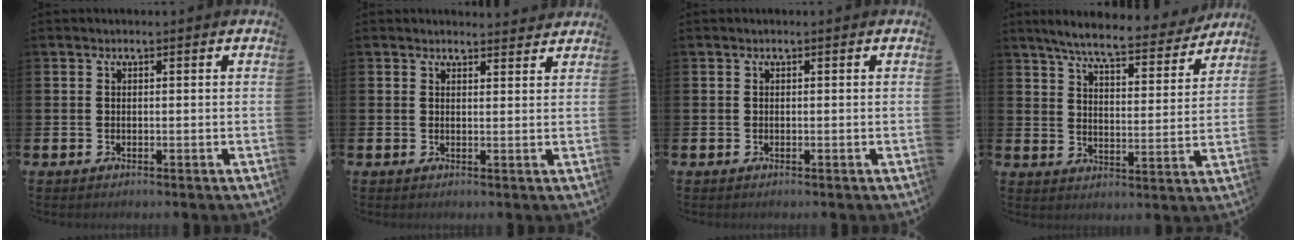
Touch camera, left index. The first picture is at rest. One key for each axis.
{"total": 1.6, "fx": 1.5, "fy": 0.2, "fz": -0.1, "tx": 0.010, "ty": -0.008, "tz": 0.026}
{"total": 0.0}
{"total": 7.2, "fx": 6.7, "fy": 0.7, "fz": 2.7, "tx": -0.073, "ty": -0.040, "tz": 0.112}